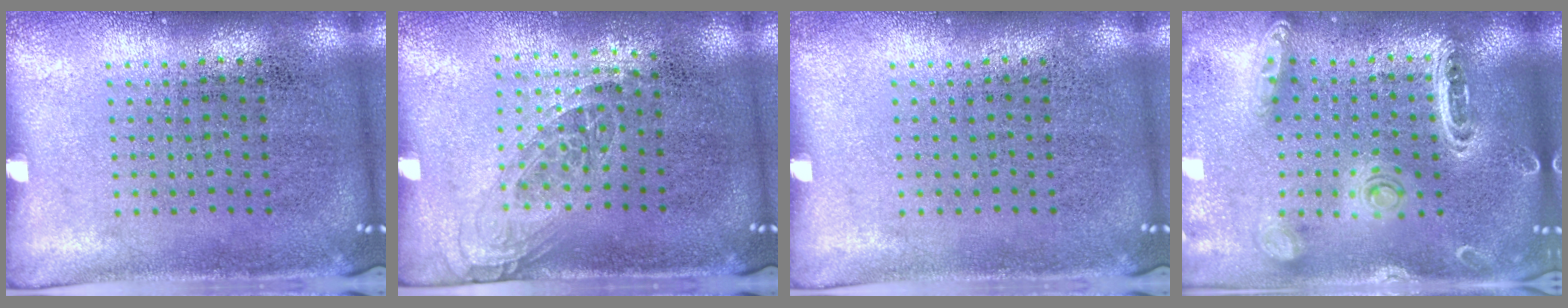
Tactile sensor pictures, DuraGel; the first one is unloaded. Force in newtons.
{"total": 1.2, "press": 0.9, "slide": 0.7}
{"total": 0.0}
{"total": 1.5, "press": 1.5, "slide": 0.1}